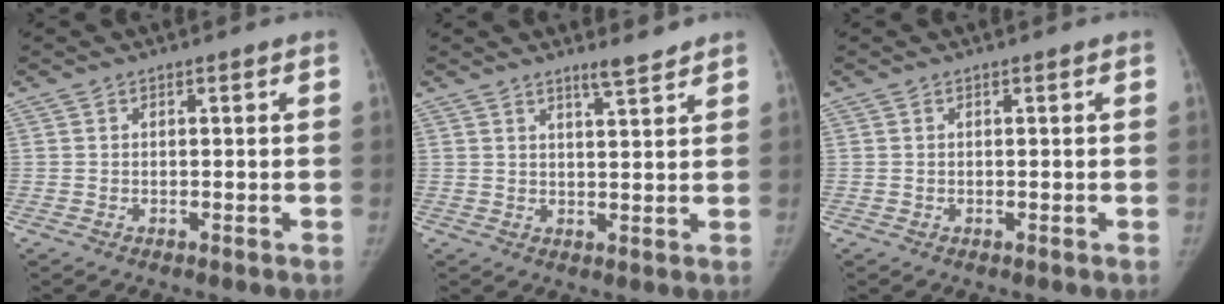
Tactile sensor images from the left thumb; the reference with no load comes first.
{"total": 4.0, "force": [3.3, 0.3, 2.1], "torque": [-0.029, -0.027, 0.053]}
{"total": 0.0}